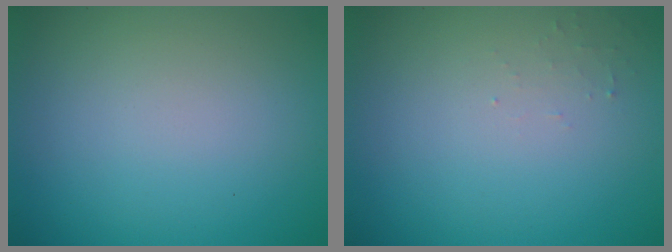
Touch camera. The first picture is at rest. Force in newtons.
{"total": 0.7, "press": 0.7, "slide": 0.2}